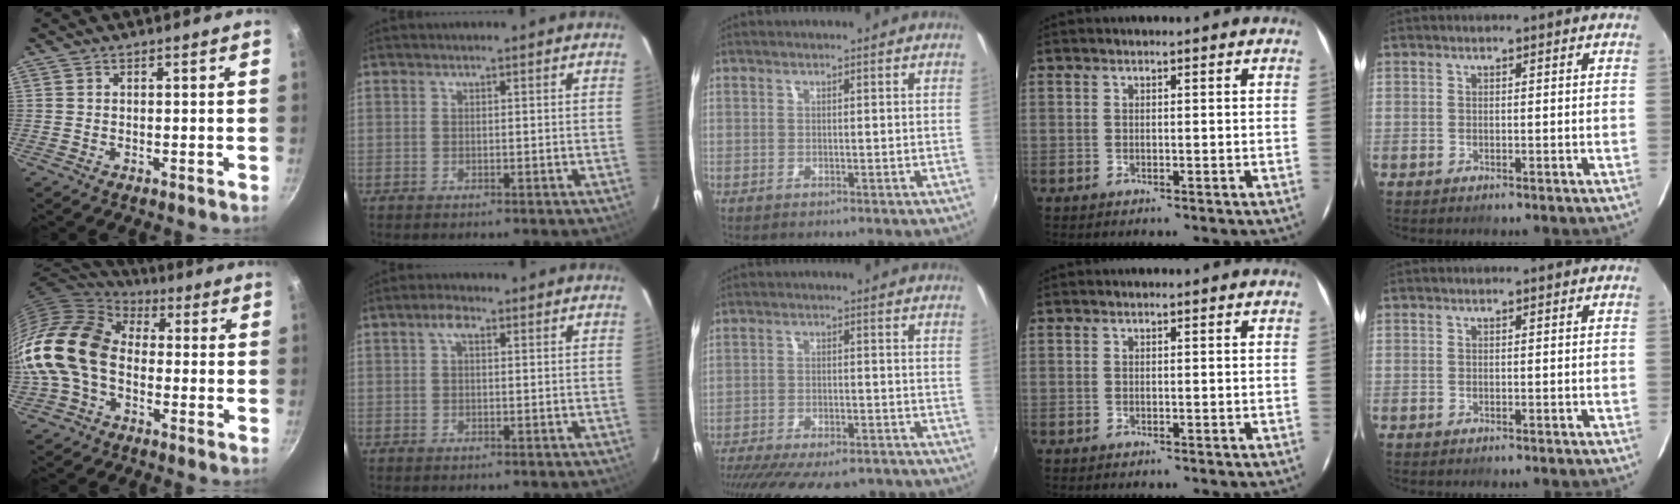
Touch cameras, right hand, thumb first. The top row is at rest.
{"thumb": {"total": 17.6, "force": [-1.6, 12.2, 12.6], "torque": [-0.226, 0.036, -0.050]}, "index": {"total": 2.5, "force": [0.9, 1.2, 2.0], "torque": [-0.037, 0.010, 0.013]}, "middle": {"total": 20.7, "force": [-17.2, 6.4, 9.6], "torque": [-0.193, -0.030, -0.238]}}